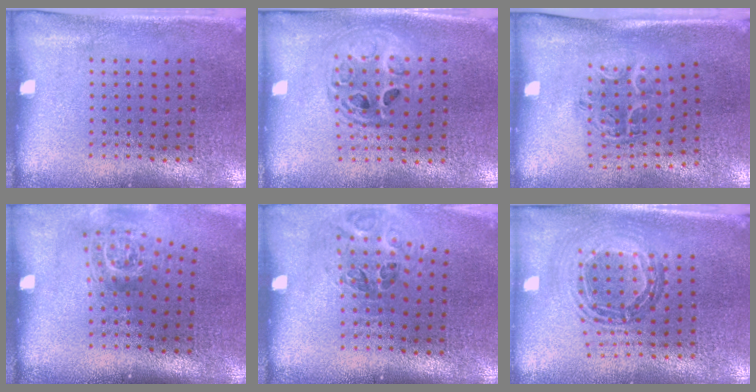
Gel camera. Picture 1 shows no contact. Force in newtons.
{"total": 1.4, "press": 1.2, "slide": 0.6}
{"total": 1.1, "press": 1.1, "slide": 0.1}
{"total": 1.8, "press": 1.2, "slide": 1.3}
{"total": 1.2, "press": 1.1, "slide": 0.5}
{"total": 0.9, "press": 0.9, "slide": 0.2}